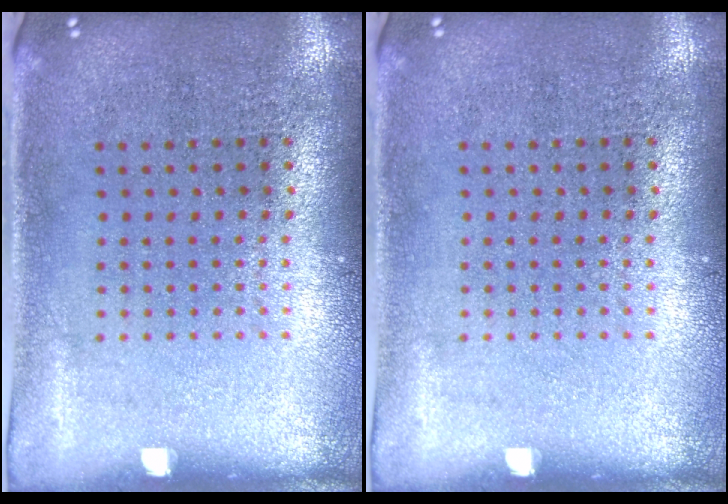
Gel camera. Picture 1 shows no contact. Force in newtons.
{"total": 0.0}